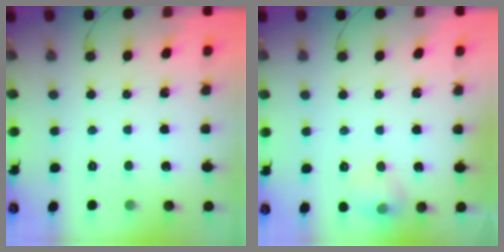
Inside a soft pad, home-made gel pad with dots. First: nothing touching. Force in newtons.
{"total": 8.4, "press": 8.3, "slide": 1.1}